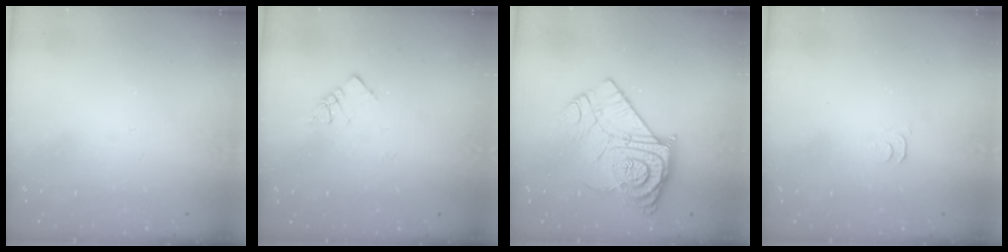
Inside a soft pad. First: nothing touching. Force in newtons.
{"total": 3.6, "press": 3.5, "slide": 0.4}
{"total": 14.6, "press": 14.5, "slide": 1.4}
{"total": 2.8, "press": 2.7, "slide": 0.5}